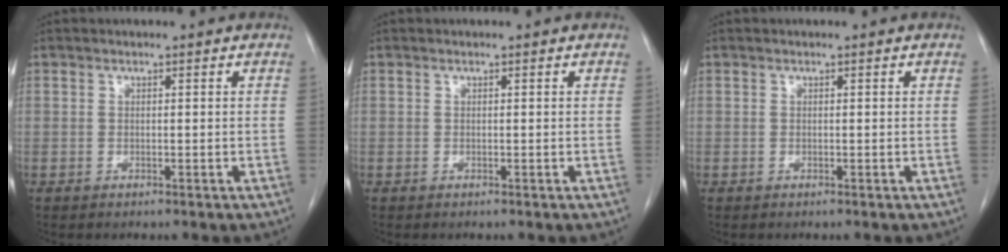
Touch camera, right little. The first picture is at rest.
{"total": 0.0}
{"total": 0.0}